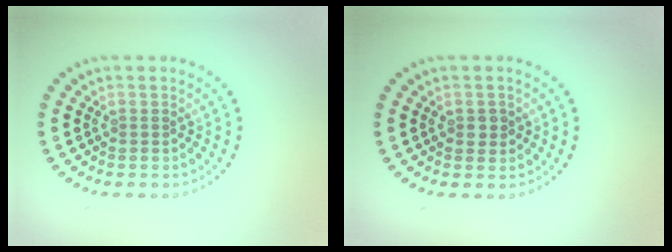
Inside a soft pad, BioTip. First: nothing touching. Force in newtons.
{"total": 1.2, "press": 1.2, "slide": 0.2}